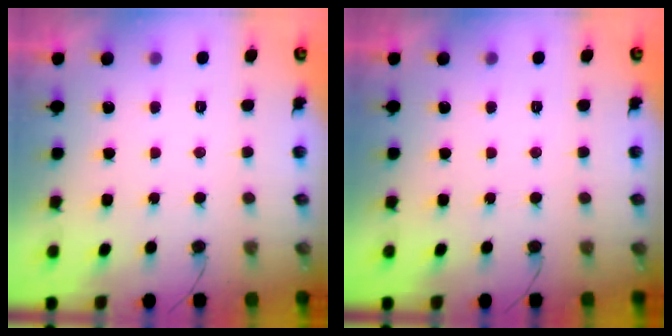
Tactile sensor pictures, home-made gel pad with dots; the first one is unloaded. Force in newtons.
{"total": 0.0}